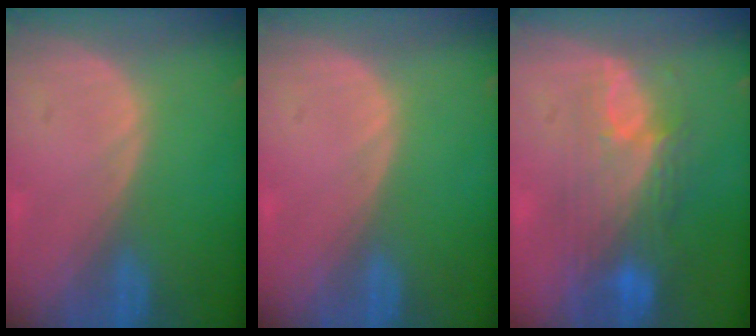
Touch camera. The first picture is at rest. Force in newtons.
{"total": 0.0}
{"total": 9.5, "press": 8.3, "slide": 4.6}